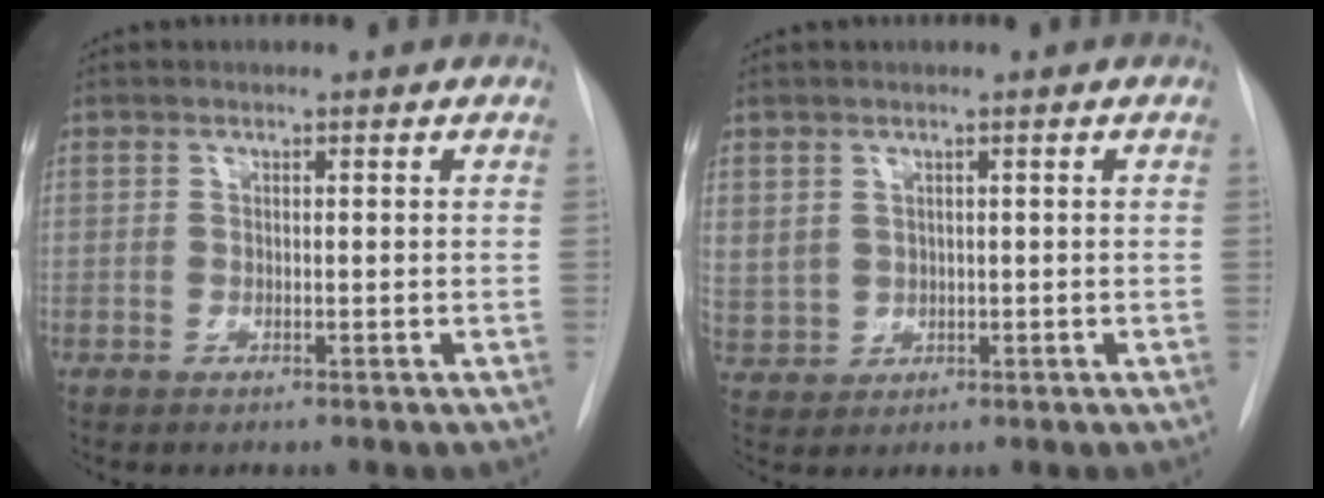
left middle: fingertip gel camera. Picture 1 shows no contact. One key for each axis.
{"total": 9.5, "fx": 0.9, "fy": 9.0, "fz": 3.0, "tx": -0.122, "ty": 0.014, "tz": 0.043}